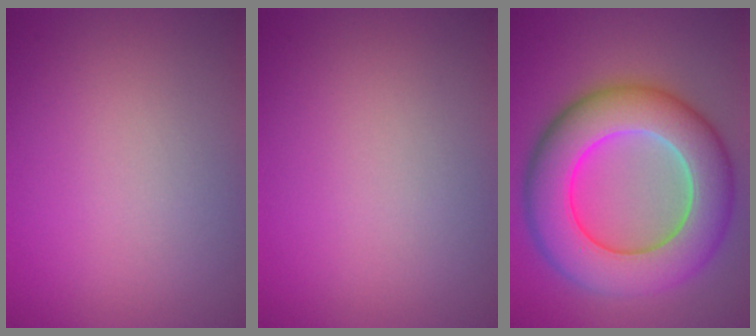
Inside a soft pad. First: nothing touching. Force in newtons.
{"total": 0.0}
{"total": 11.4, "press": 11.4, "slide": 0.3}